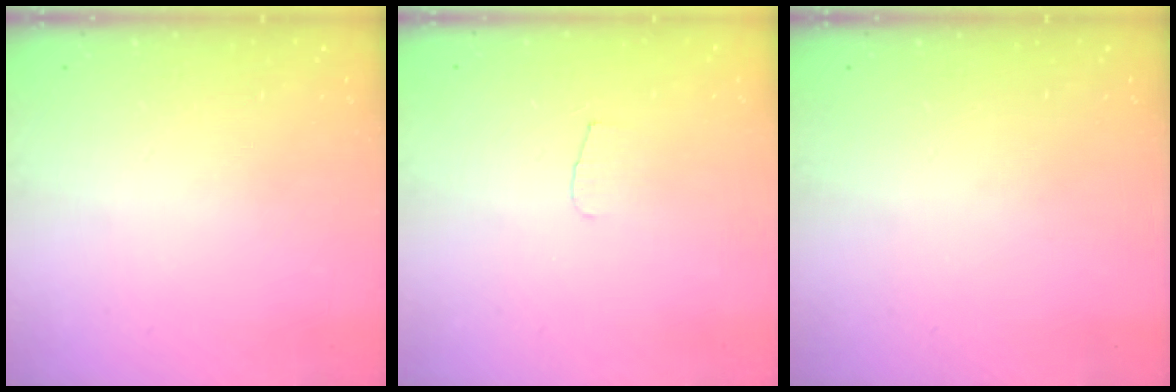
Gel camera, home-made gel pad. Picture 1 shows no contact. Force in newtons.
{"total": 3.3, "press": 3.3, "slide": 0.4}
{"total": 0.0}